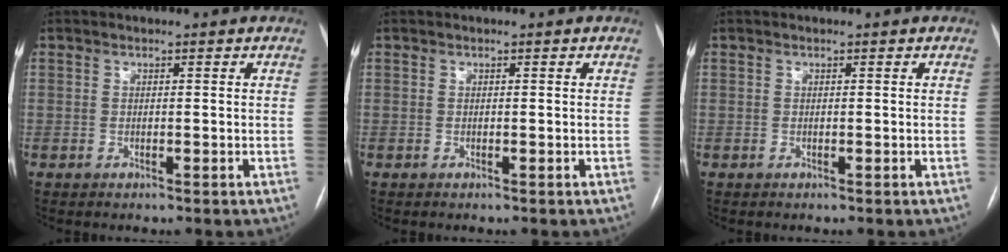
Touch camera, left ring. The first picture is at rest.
{"total": 0.0}
{"total": 0.0}